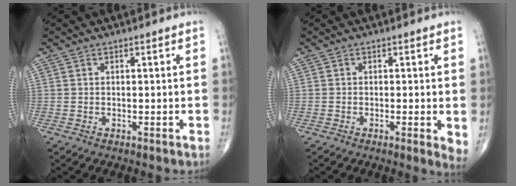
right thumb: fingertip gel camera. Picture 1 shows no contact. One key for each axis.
{"total": 3.2, "fx": -0.3, "fy": 0.6, "fz": 3.1, "tx": -0.051, "ty": -0.012, "tz": -0.010}